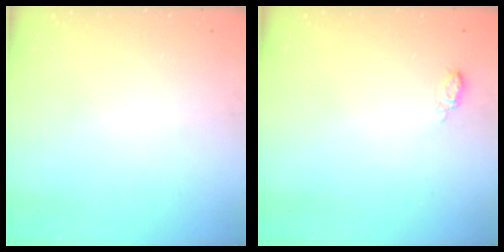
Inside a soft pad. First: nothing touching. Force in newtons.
{"total": 5.6, "press": 5.6, "slide": 0.6}